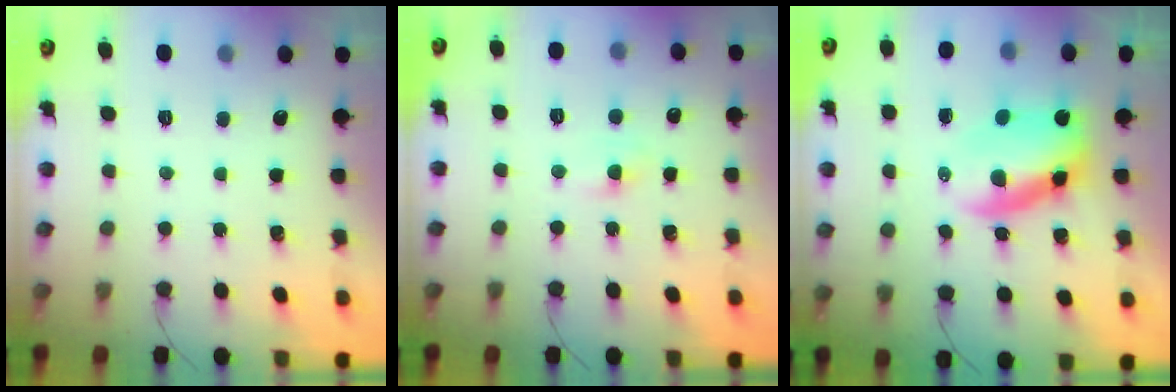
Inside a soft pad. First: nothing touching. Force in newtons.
{"total": 2.4, "press": 2.2, "slide": 0.9}
{"total": 6.0, "press": 5.7, "slide": 1.8}